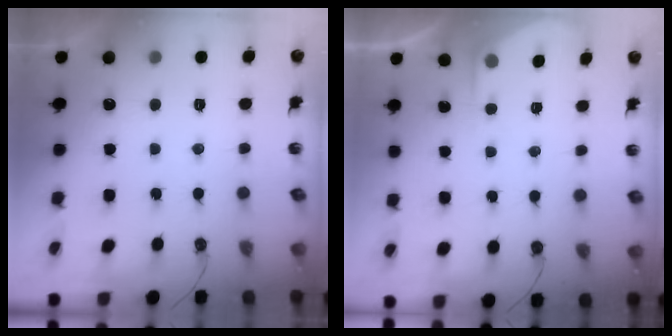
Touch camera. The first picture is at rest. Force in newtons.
{"total": 3.0, "press": 2.9, "slide": 0.4}